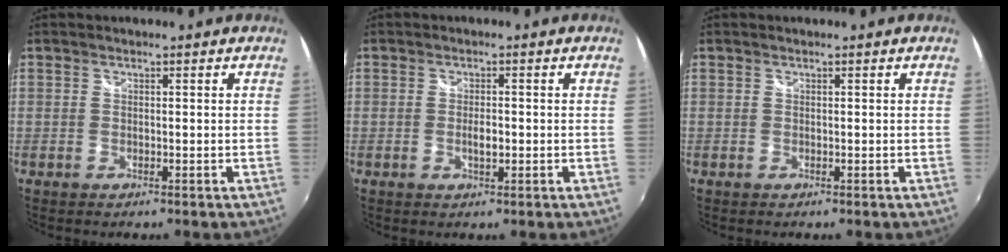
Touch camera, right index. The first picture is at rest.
{"total": 2.3, "force": [-0.4, 0.8, 2.1], "torque": [-0.035, 0.000, -0.007]}
{"total": 0.0}